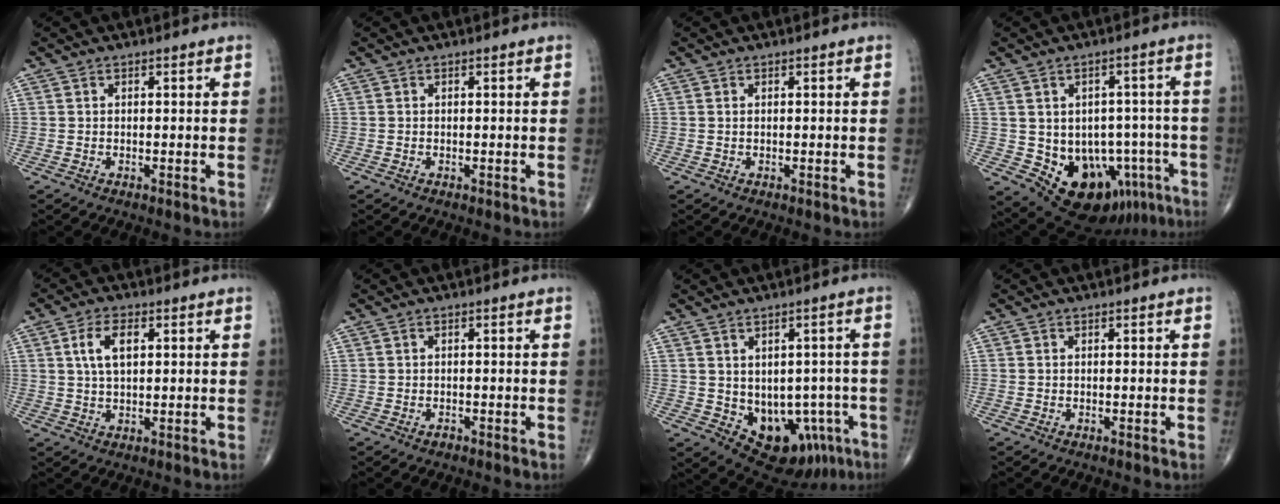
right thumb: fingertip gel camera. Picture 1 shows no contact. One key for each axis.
{"total": 0.0}
{"total": 0.0}
{"total": 15.6, "fx": -6.2, "fy": 10.8, "fz": 9.3, "tx": -0.089, "ty": 0.028, "tz": -0.068}
{"total": 6.0, "fx": 1.7, "fy": 3.1, "fz": 4.9, "tx": -0.092, "ty": 0.004, "tz": 0.033}
{"total": 0.8, "fx": -0.5, "fy": 0.5, "fz": 0.3, "tx": -0.003, "ty": 0.002, "tz": -0.010}
{"total": 13.3, "fx": -4.3, "fy": 9.3, "fz": 8.5, "tx": -0.061, "ty": 0.018, "tz": -0.038}
{"total": 0.0}